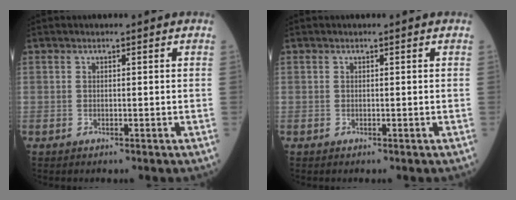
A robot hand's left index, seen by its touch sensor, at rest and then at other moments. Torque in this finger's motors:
{"motor_torque": [0.00, 0.00, 0.03, -0.01]}